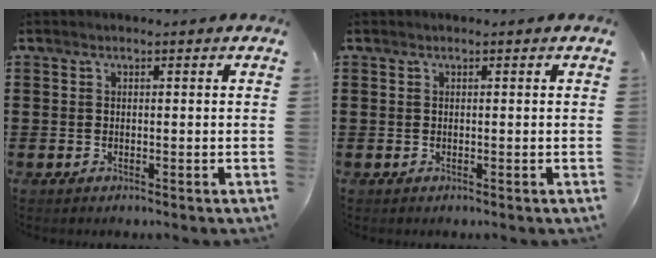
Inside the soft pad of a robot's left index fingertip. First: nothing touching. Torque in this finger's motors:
{"motor_torque": [0.26, -0.20, 0.02, 0.01]}